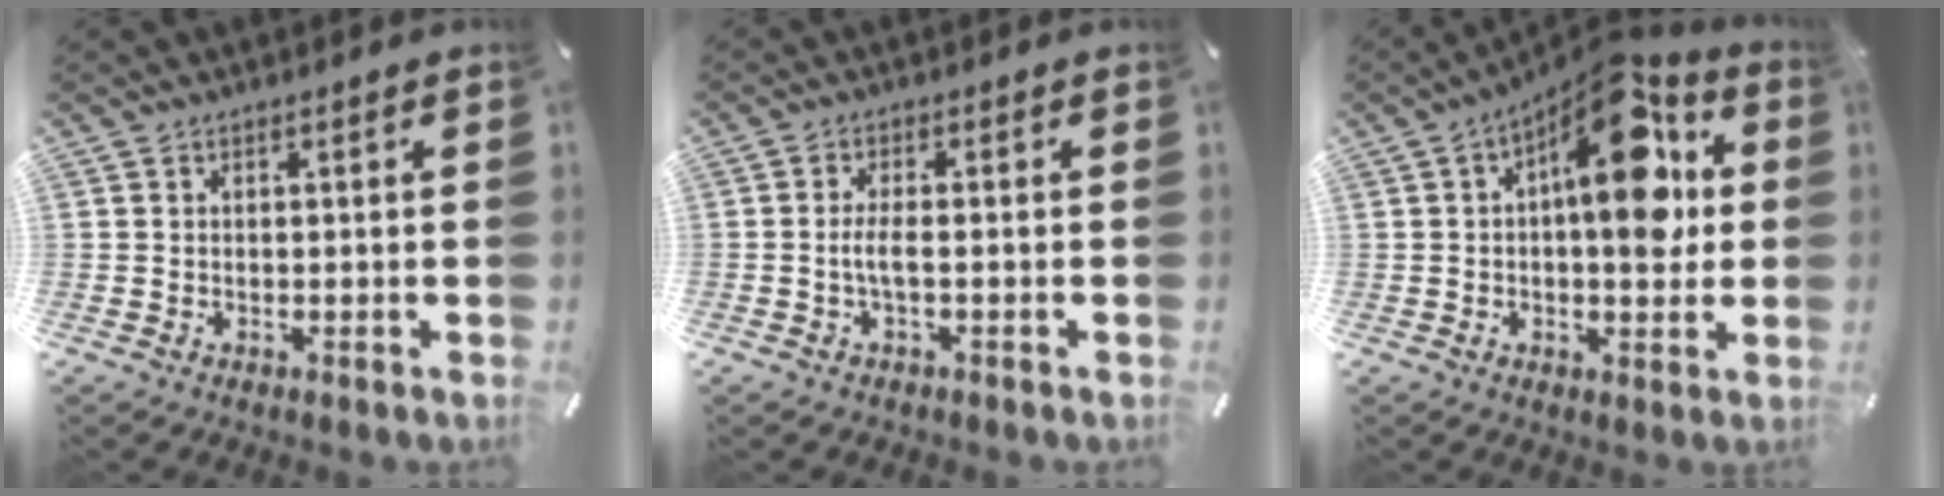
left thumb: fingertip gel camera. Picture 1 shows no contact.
{"total": 3.5, "force": [-0.9, 0.8, 3.3], "torque": [-0.074, -0.001, -0.021]}
{"total": 17.6, "force": [5.7, 7.8, 14.8], "torque": [-0.190, -0.042, 0.089]}